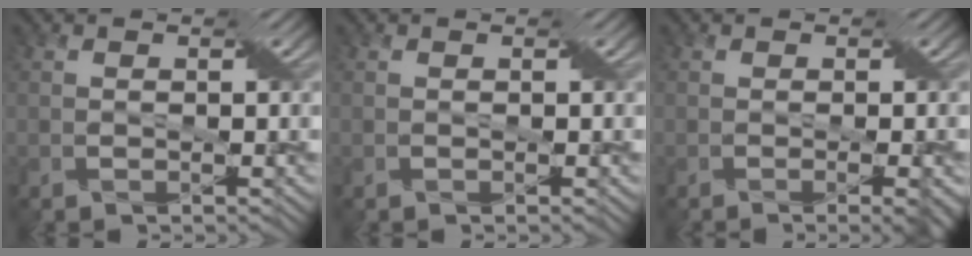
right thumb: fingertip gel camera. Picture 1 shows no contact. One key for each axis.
{"total": 0.0}
{"total": 3.0, "fx": -1.3, "fy": 0.2, "fz": 2.6, "tx": -0.031, "ty": -0.008, "tz": -0.015}